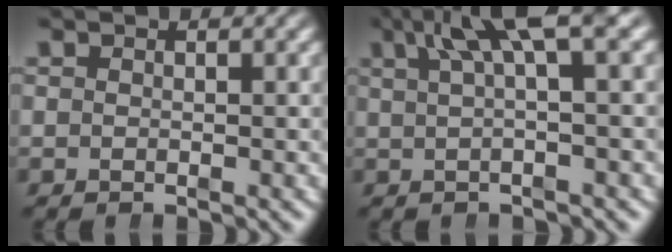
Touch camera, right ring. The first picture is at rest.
{"total": 6.2, "force": [3.0, 0.7, 5.4], "torque": [-0.068, 0.028, 0.042]}